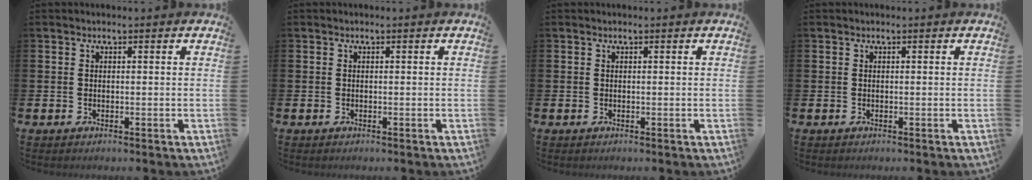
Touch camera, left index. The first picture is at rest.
{"total": 0.0}
{"total": 0.0}
{"total": 0.0}